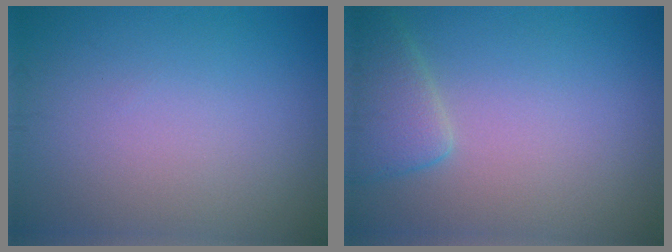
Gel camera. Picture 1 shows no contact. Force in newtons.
{"total": 3.0, "press": 3.0, "slide": 0.3}